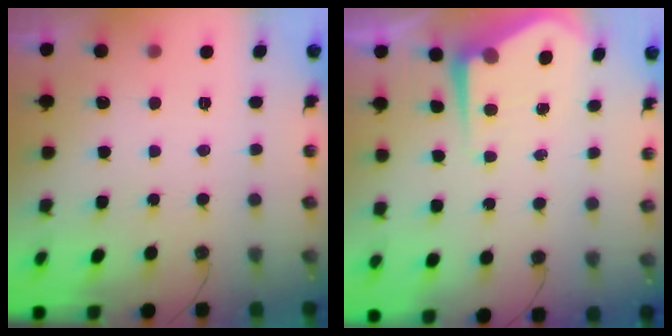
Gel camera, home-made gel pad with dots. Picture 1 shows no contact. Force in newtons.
{"total": 6.5, "press": 6.5, "slide": 0.5}